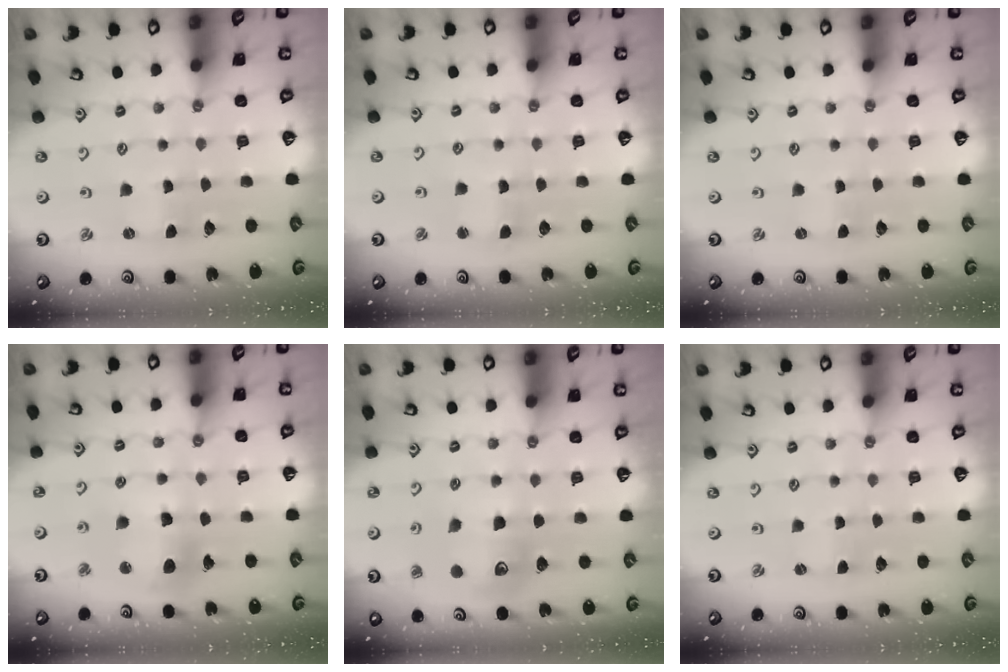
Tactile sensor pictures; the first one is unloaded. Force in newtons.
{"total": 2.1, "press": 2.1, "slide": 0.3}
{"total": 0.0}
{"total": 11.7, "press": 11.5, "slide": 1.9}
{"total": 11.5, "press": 11.5, "slide": 0.8}
{"total": 1.3, "press": 1.2, "slide": 0.2}